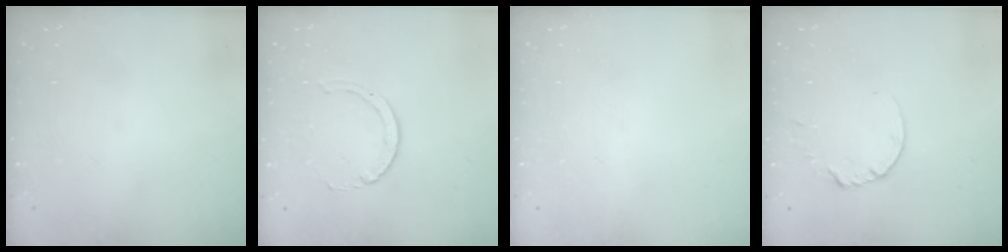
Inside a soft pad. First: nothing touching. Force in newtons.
{"total": 3.2, "press": 3.2, "slide": 0.4}
{"total": 0.0}
{"total": 1.8, "press": 1.7, "slide": 0.2}